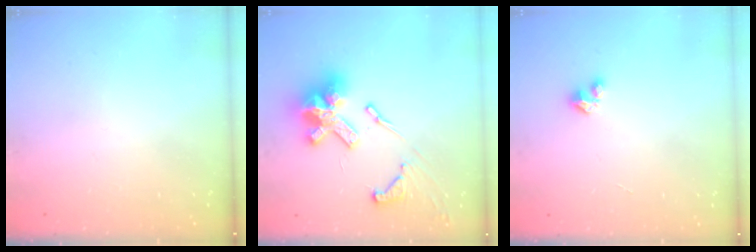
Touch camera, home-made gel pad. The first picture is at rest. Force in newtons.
{"total": 18.9, "press": 18.8, "slide": 1.2}
{"total": 1.5, "press": 1.5, "slide": 0.2}